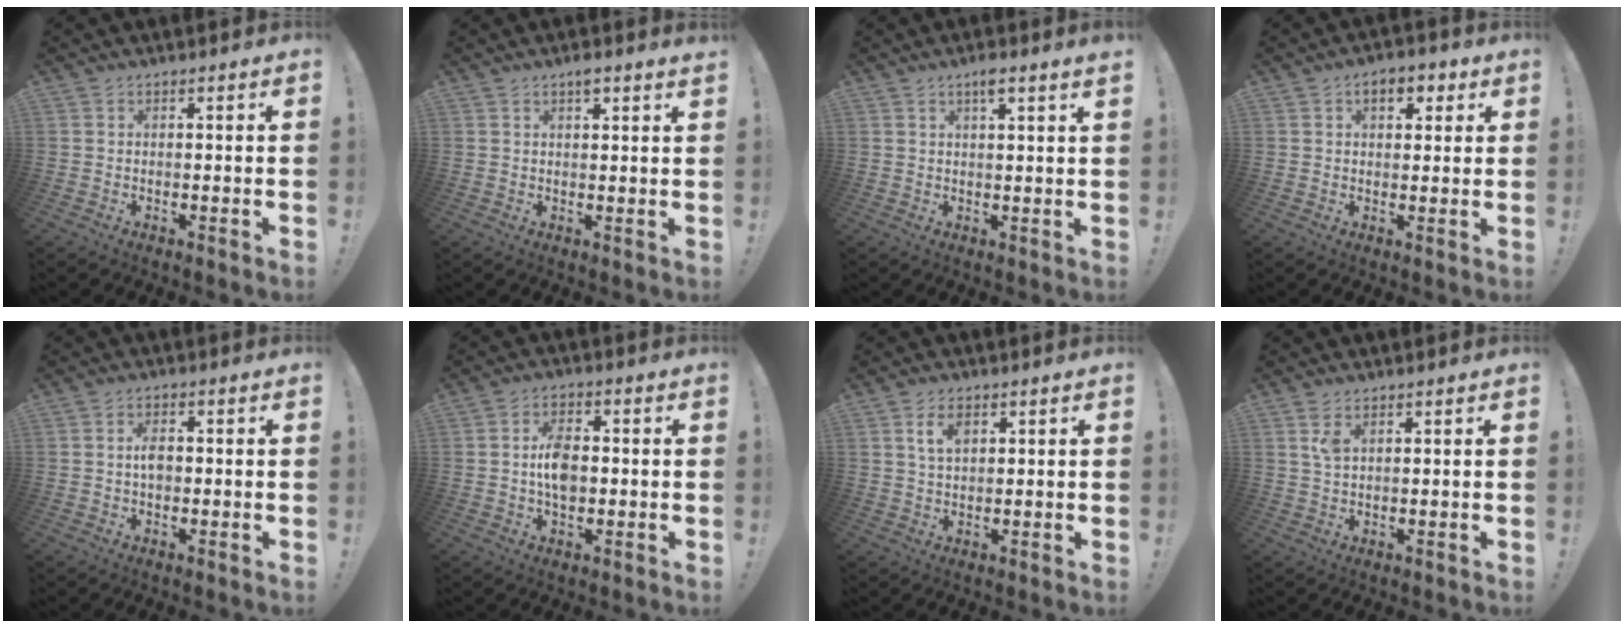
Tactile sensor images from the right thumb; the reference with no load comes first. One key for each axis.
{"total": 2.2, "fx": 1.6, "fy": -0.1, "fz": 1.5, "tx": -0.024, "ty": -0.005, "tz": 0.024}
{"total": 3.5, "fx": 2.2, "fy": -0.4, "fz": 2.6, "tx": -0.038, "ty": -0.009, "tz": 0.032}
{"total": 5.5, "fx": 2.2, "fy": 3.4, "fz": 3.7, "tx": -0.046, "ty": 0.001, "tz": 0.035}
{"total": 3.3, "fx": -0.3, "fy": 2.0, "fz": 2.6, "tx": -0.048, "ty": 0.009, "tz": -0.005}
{"total": 8.2, "fx": -0.8, "fy": 5.1, "fz": 6.4, "tx": -0.107, "ty": 0.010, "tz": -0.015}
{"total": 4.8, "fx": 2.3, "fy": 2.7, "fz": 3.2, "tx": -0.052, "ty": -0.001, "tz": 0.041}
{"total": 3.3, "fx": 1.6, "fy": 1.5, "fz": 2.5, "tx": -0.042, "ty": -0.004, "tz": 0.026}